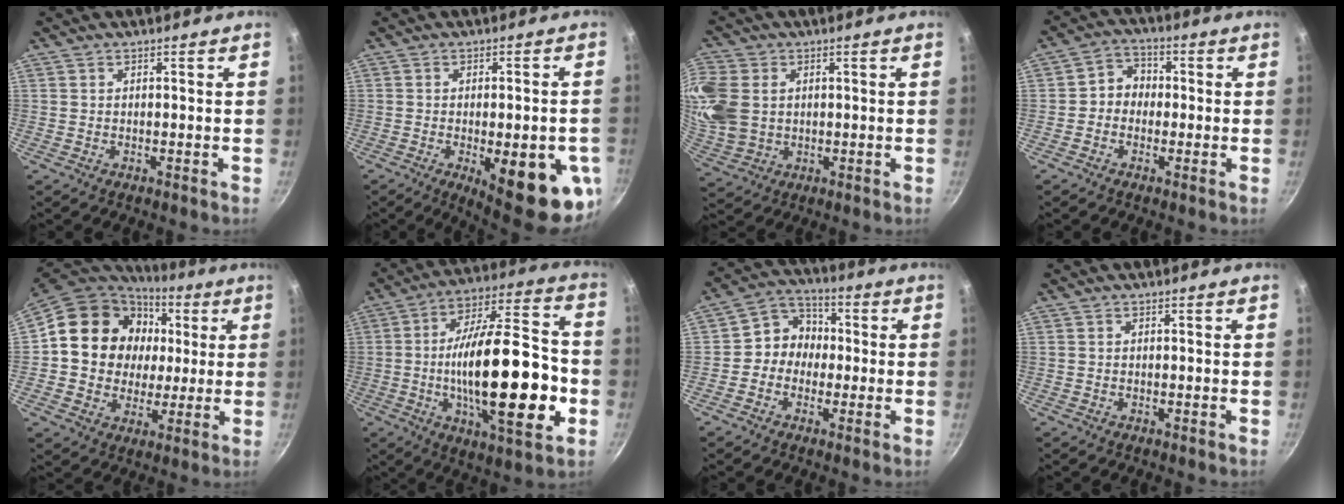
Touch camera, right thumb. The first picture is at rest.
{"total": 17.3, "force": [-5.2, 5.5, 15.5], "torque": [-0.171, -0.007, -0.059]}
{"total": 11.8, "force": [1.7, 9.4, 6.9], "torque": [-0.146, -0.010, 0.038]}
{"total": 5.1, "force": [-0.5, 4.5, 2.4], "torque": [-0.007, 0.017, -0.023]}
{"total": 18.6, "force": [3.3, 16.2, 8.5], "torque": [-0.132, 0.015, 0.055]}
{"total": 27.0, "force": [-4.8, 9.5, 24.8], "torque": [-0.380, 0.031, -0.072]}
{"total": 7.7, "force": [-0.7, 6.9, 3.2], "torque": [-0.010, 0.026, -0.032]}
{"total": 0.0}